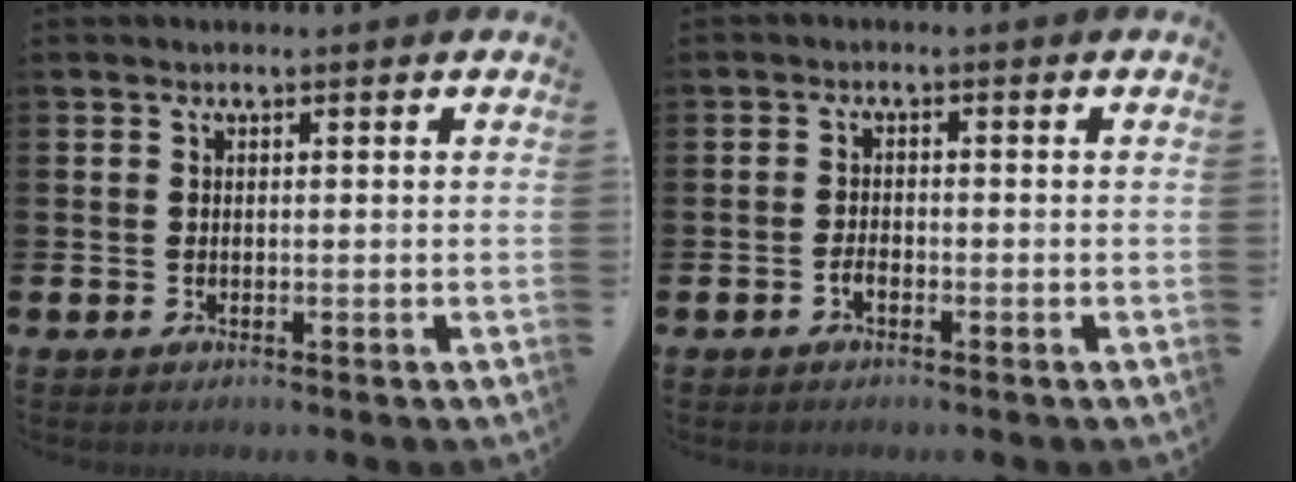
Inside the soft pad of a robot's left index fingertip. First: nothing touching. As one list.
[{"total": 1.4, "force": [-0.8, 0.7, 0.9], "torque": [-0.024, 0.003, -0.015]}]